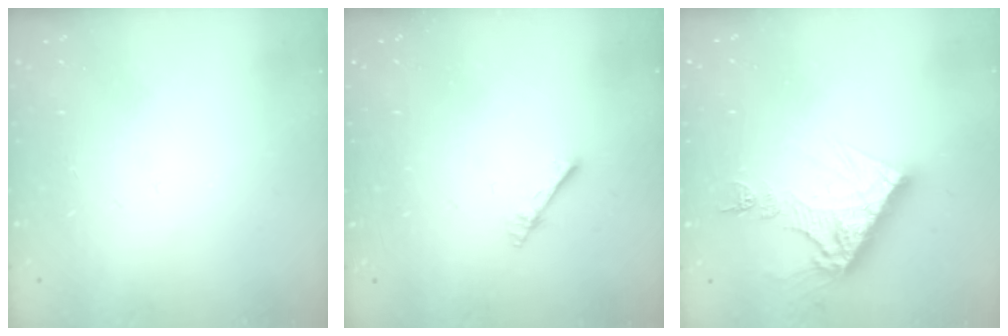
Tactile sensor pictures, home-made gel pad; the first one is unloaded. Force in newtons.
{"total": 4.9, "press": 4.9, "slide": 0.6}
{"total": 12.9, "press": 12.8, "slide": 1.3}